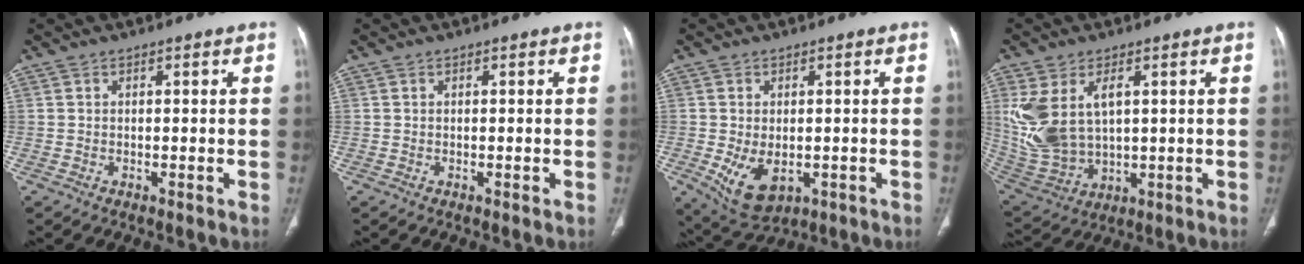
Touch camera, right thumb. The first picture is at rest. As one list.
[{"total": 0.0}, {"total": 8.1, "force": [-1.8, 5.0, 6.1], "torque": [-0.104, -0.009, -0.011]}, {"total": 14.3, "force": [3.5, 8.6, 10.9], "torque": [-0.229, -0.011, 0.091]}]